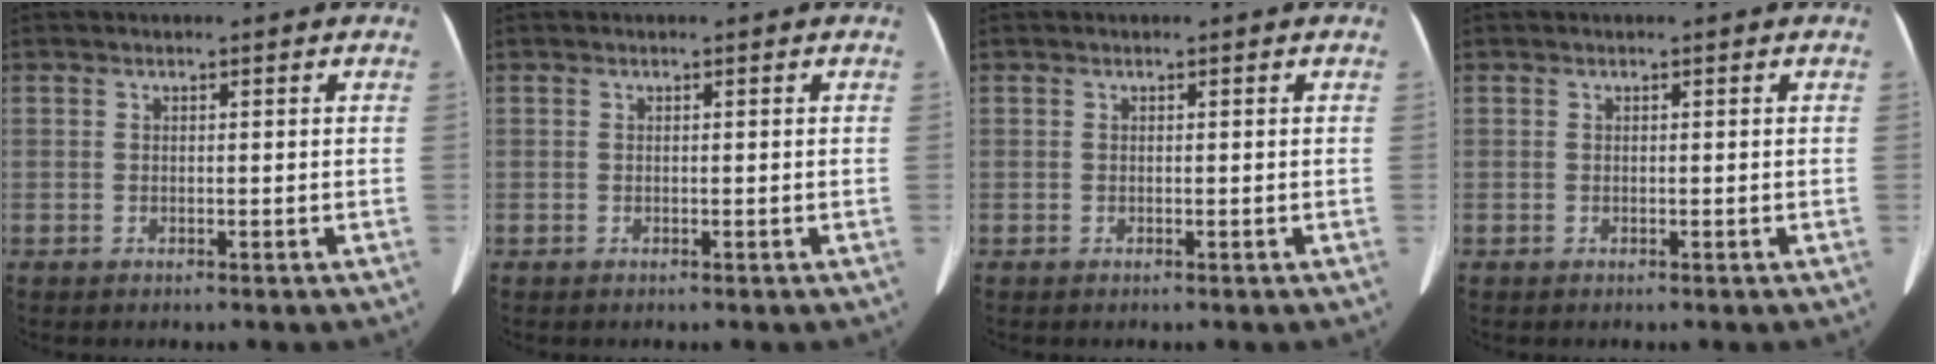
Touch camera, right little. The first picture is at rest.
{"total": 0.0}
{"total": 0.0}
{"total": 0.0}